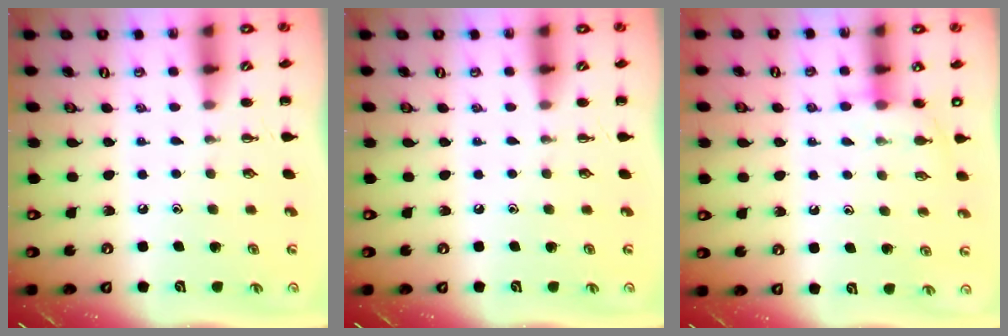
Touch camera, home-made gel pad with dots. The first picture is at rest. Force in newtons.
{"total": 0.0}
{"total": 5.4, "press": 5.3, "slide": 1.3}